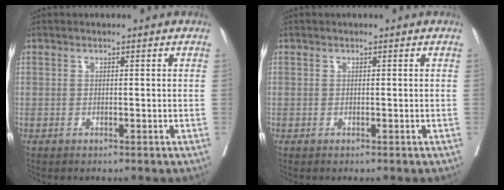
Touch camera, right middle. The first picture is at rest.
{"total": 0.0}